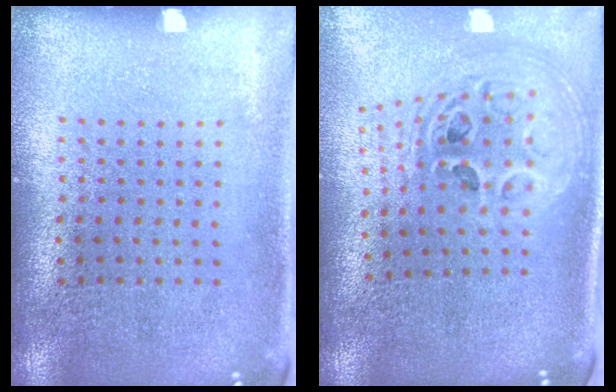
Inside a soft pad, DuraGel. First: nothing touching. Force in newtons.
{"total": 2.5, "press": 1.8, "slide": 1.7}